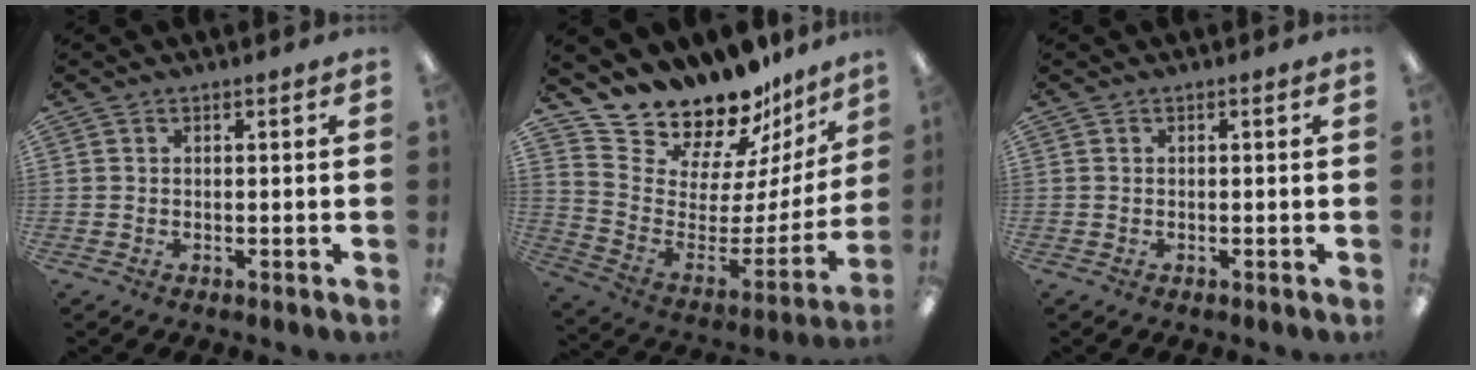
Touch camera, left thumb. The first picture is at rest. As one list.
[{"total": 16.1, "force": [15.5, 4.3, 1.2], "torque": [-0.038, -0.159, 0.281]}, {"total": 0.0}]